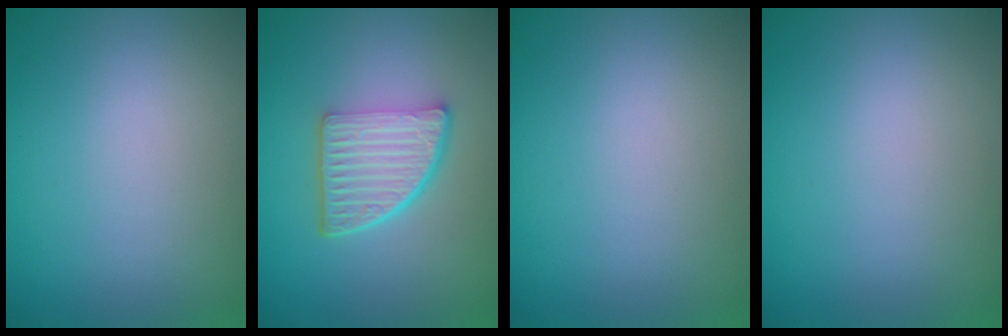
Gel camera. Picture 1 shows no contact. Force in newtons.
{"total": 5.4, "press": 3.8, "slide": 3.8}
{"total": 0.0}
{"total": 0.0}